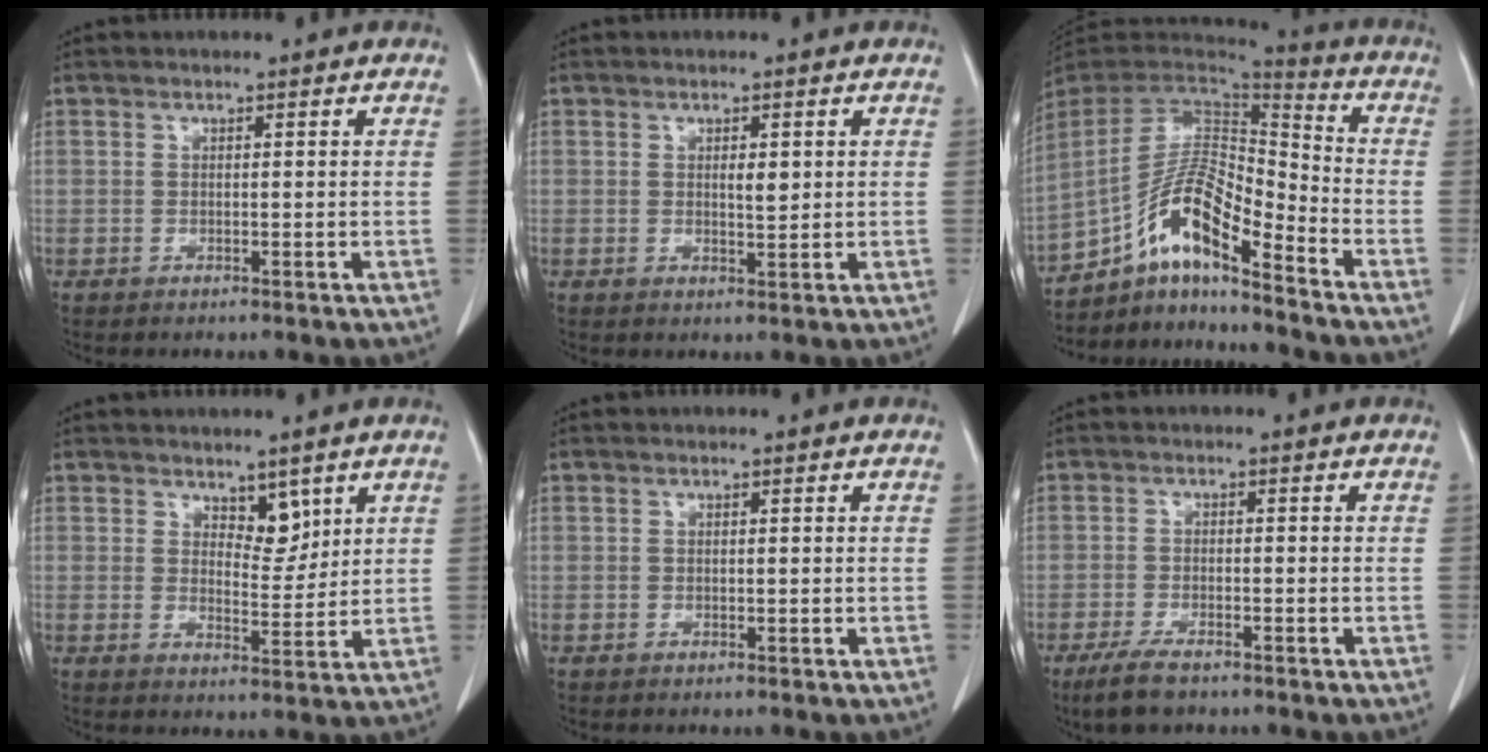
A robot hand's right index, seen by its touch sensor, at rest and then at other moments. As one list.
[{"total": 2.1, "force": [0.5, 0.7, 1.9], "torque": [-0.033, -0.004, 0.008]}, {"total": 14.2, "force": [-9.2, 2.6, 10.4], "torque": [-0.204, 0.015, -0.165]}, {"total": 4.1, "force": [2.7, 2.0, 2.4], "torque": [-0.031, -0.009, 0.045]}, {"total": 0.0}, {"total": 4.6, "force": [-3.5, 1.3, 2.8], "torque": [-0.063, -0.008, -0.062]}]